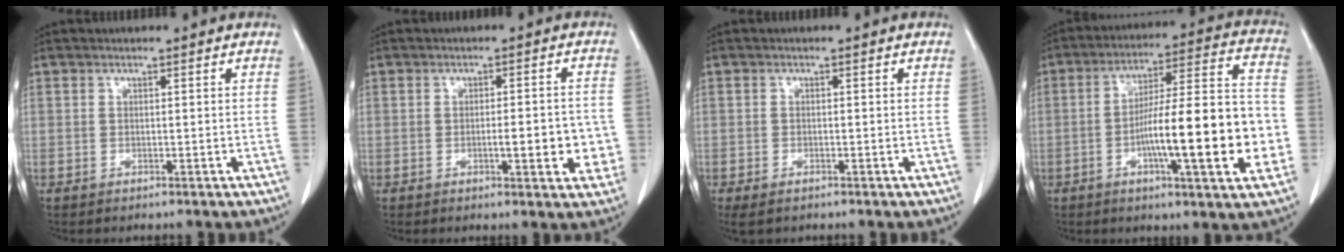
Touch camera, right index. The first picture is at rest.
{"total": 6.9, "force": [-1.5, 2.0, 6.4], "torque": [-0.081, 0.005, -0.017]}
{"total": 3.8, "force": [-2.3, 1.8, 2.4], "torque": [-0.050, -0.009, -0.035]}
{"total": 19.7, "force": [-4.5, 2.8, 19.0], "torque": [-0.268, 0.022, -0.065]}